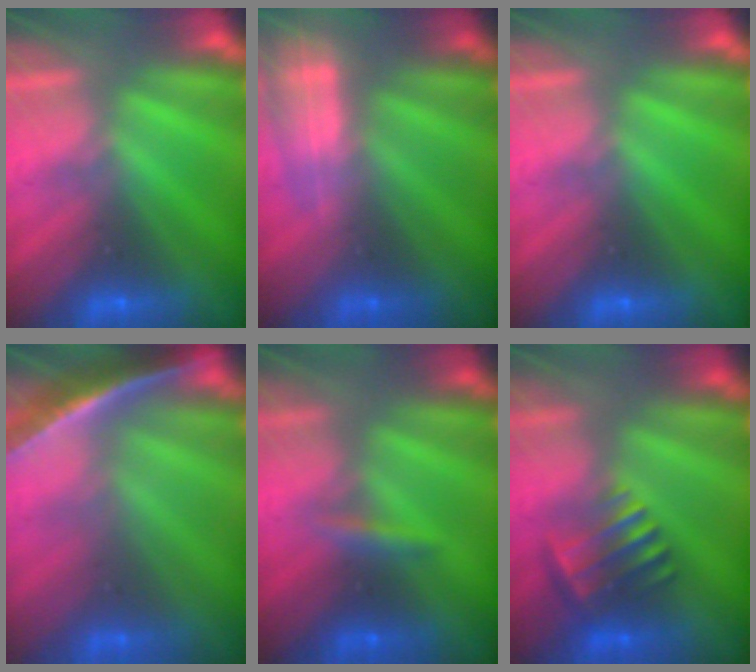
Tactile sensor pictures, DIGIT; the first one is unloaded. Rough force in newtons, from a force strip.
{"total": 2.5}
{"total": 0.0}
{"total": 1.7}
{"total": 2.4}
{"total": 3.7}